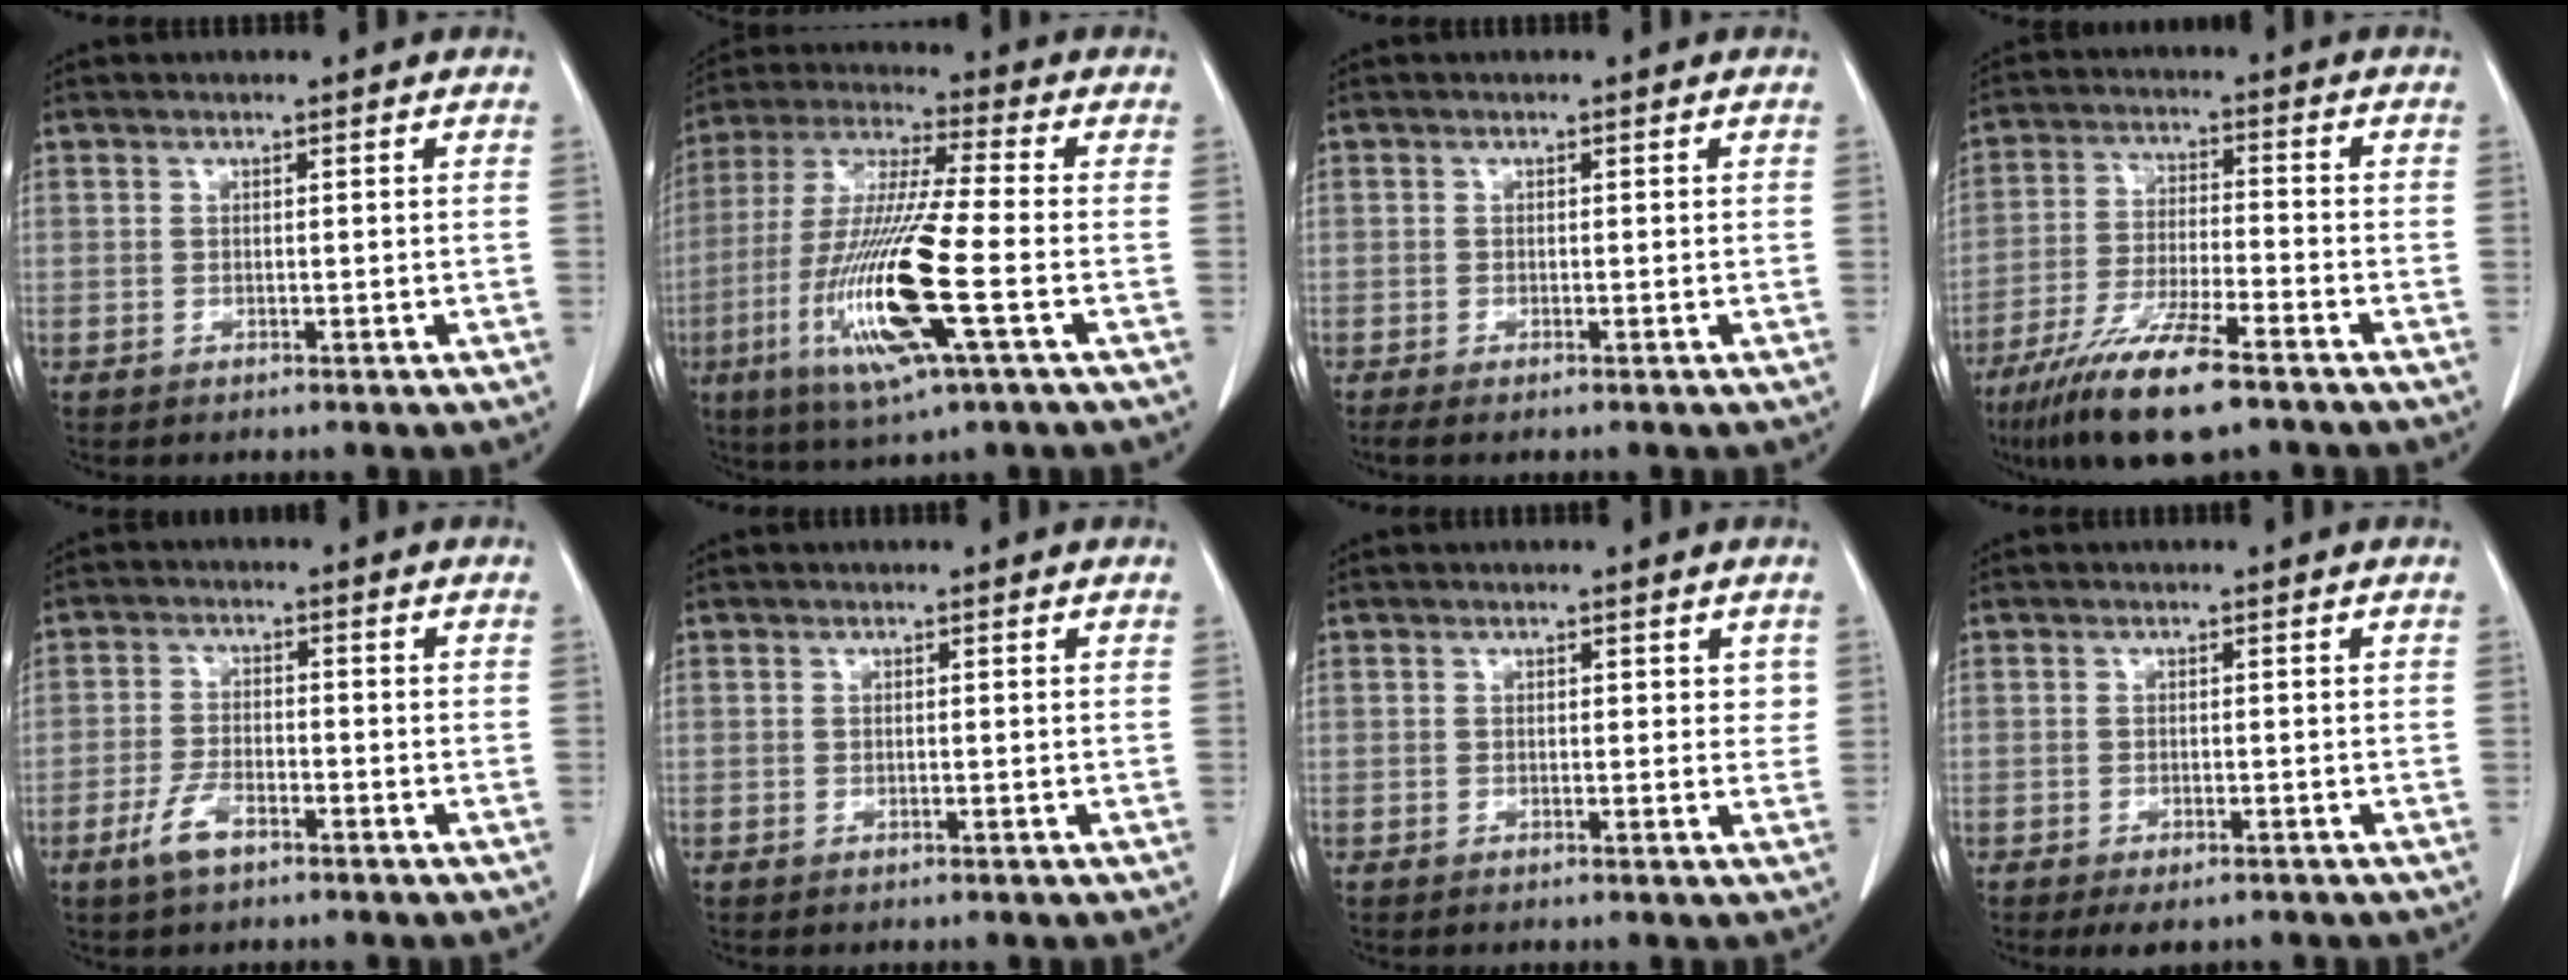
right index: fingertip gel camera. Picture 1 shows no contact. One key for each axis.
{"total": 17.0, "fx": -4.8, "fy": 0.7, "fz": 16.3, "tx": -0.341, "ty": -0.019, "tz": -0.090}
{"total": 0.9, "fx": -0.6, "fy": 0.0, "fz": 0.7, "tx": -0.017, "ty": -0.003, "tz": -0.013}
{"total": 12.7, "fx": -8.7, "fy": 1.5, "fz": 9.2, "tx": -0.178, "ty": -0.031, "tz": -0.156}
{"total": 4.8, "fx": -3.0, "fy": 1.9, "fz": 3.3, "tx": -0.072, "ty": 0.000, "tz": -0.055}
{"total": 0.0}
{"total": 1.8, "fx": 0.6, "fy": 1.2, "fz": 1.2, "tx": -0.004, "ty": 0.001, "tz": 0.004}
{"total": 3.1, "fx": -2.3, "fy": 1.2, "fz": 1.8, "tx": -0.024, "ty": -0.005, "tz": -0.027}